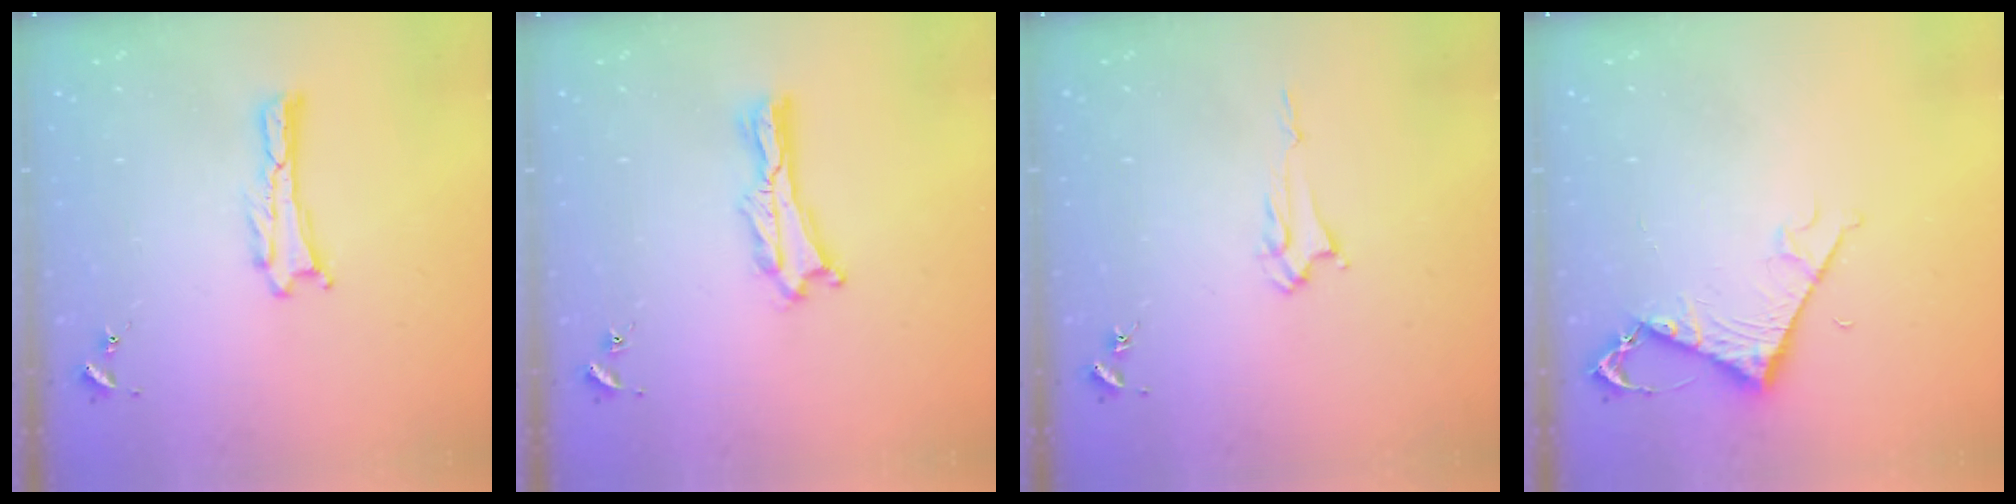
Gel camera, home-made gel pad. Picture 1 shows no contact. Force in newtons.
{"total": 1.4, "press": 1.4, "slide": 0.3}
{"total": 2.4, "press": 2.4, "slide": 0.3}
{"total": 5.3, "press": 5.2, "slide": 0.5}